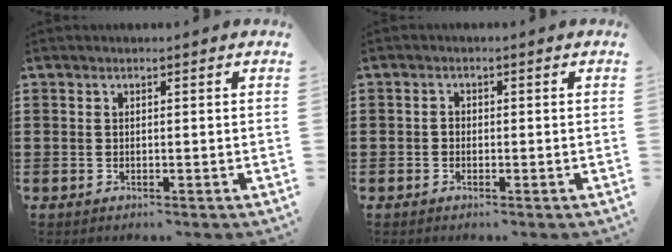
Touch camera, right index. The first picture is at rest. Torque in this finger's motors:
{"motor_torque": [0.09, 0.01, 0.10, 0.03]}